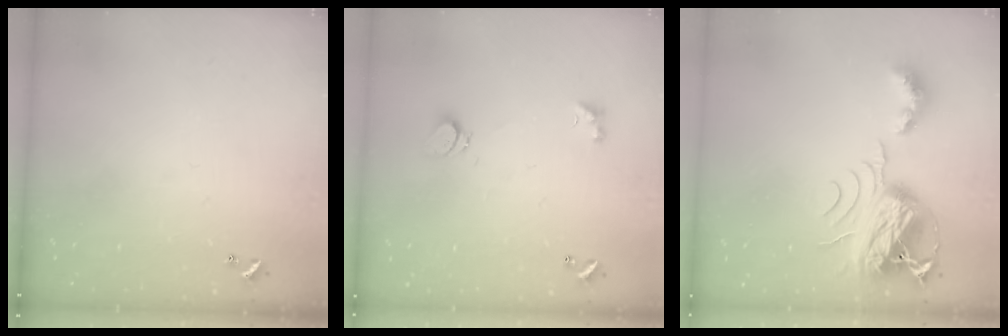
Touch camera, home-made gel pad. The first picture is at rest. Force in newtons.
{"total": 2.4, "press": 2.4, "slide": 0.5}
{"total": 9.7, "press": 9.6, "slide": 1.2}